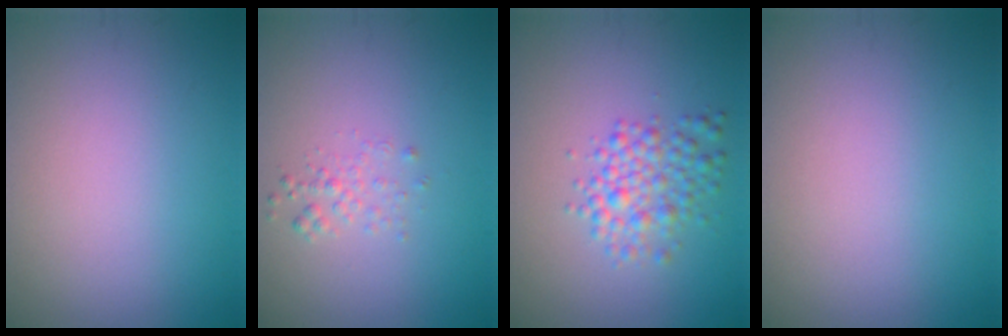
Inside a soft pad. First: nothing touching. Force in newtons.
{"total": 1.1, "press": 1.1, "slide": 0.1}
{"total": 3.3, "press": 3.3, "slide": 0.1}
{"total": 0.0}